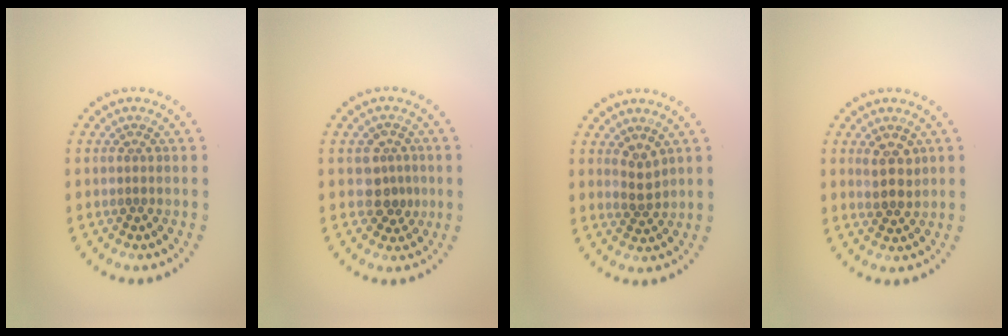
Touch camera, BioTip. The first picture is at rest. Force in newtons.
{"total": 2.7, "press": 2.4, "slide": 1.1}
{"total": 1.9, "press": 1.6, "slide": 0.9}
{"total": 2.4, "press": 2.3, "slide": 0.8}